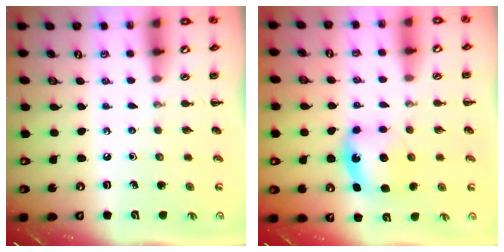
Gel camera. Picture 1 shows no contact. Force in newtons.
{"total": 6.3, "press": 6.3, "slide": 0.6}